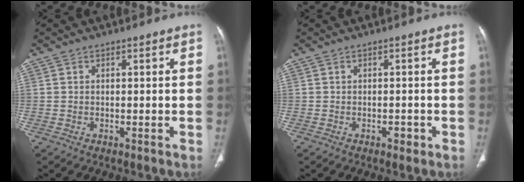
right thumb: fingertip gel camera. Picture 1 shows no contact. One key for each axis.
{"total": 1.2, "fx": -0.7, "fy": 0.7, "fz": 0.7, "tx": -0.005, "ty": 0.002, "tz": -0.009}